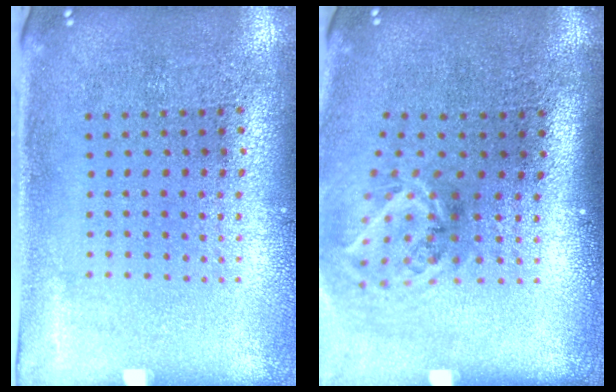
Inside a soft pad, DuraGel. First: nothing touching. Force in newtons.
{"total": 1.9, "press": 1.2, "slide": 1.5}